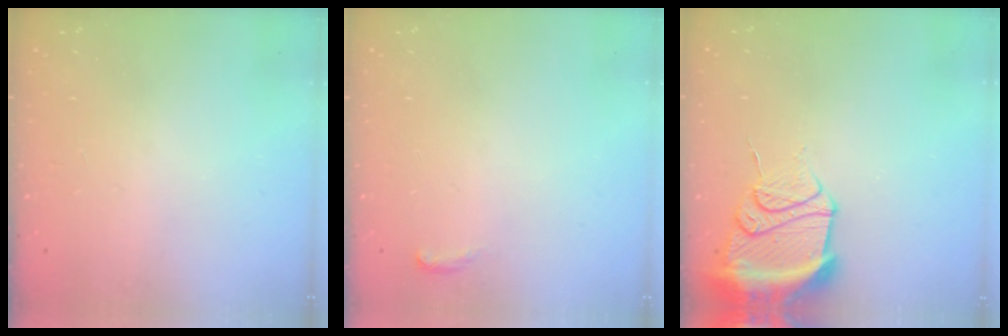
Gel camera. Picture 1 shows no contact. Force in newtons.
{"total": 4.1, "press": 3.8, "slide": 1.5}
{"total": 14.5, "press": 14.4, "slide": 1.4}